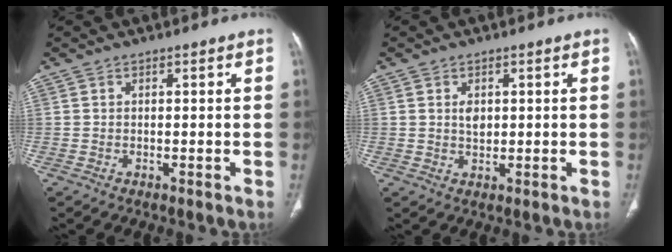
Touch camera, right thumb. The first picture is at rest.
{"total": 2.4, "force": [0.6, 1.6, 1.7], "torque": [-0.020, -0.003, 0.012]}